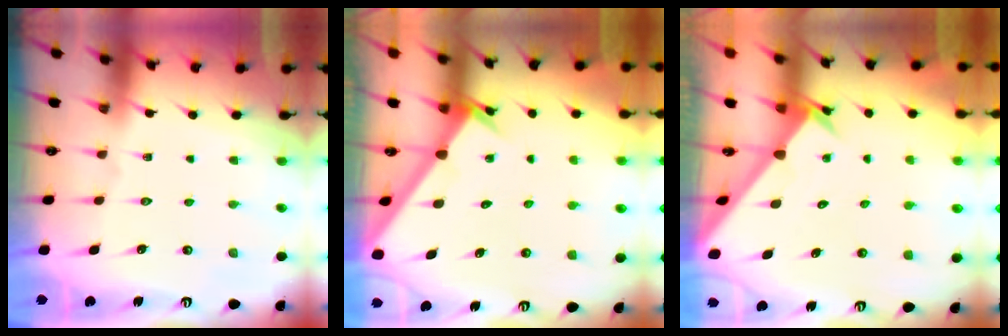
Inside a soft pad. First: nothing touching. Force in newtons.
{"total": 2.6, "press": 2.6, "slide": 0.1}
{"total": 2.7, "press": 2.7, "slide": 0.2}